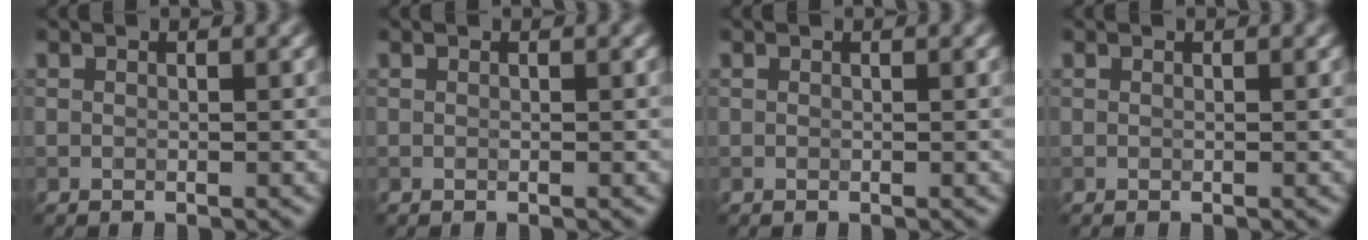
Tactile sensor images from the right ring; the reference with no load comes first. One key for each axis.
{"total": 0.0}
{"total": 0.0}
{"total": 0.0}